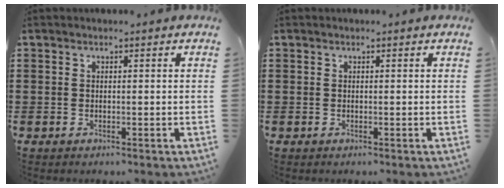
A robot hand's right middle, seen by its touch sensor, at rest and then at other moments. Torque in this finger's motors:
{"motor_torque": [-0.14, 0.13, 0.02, 0.00]}